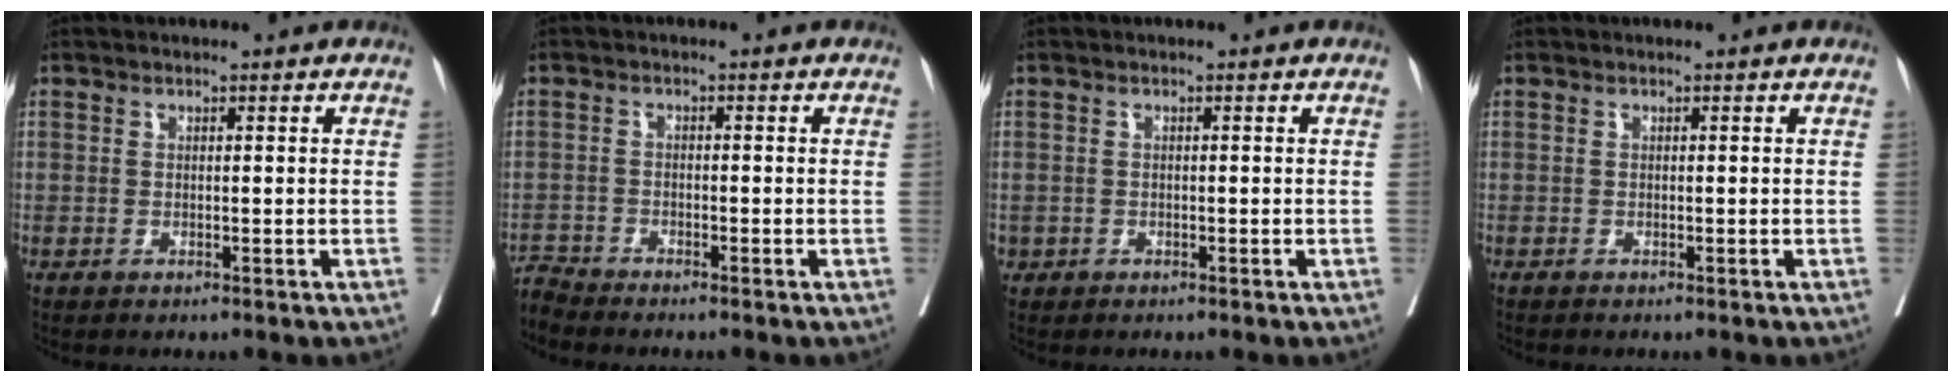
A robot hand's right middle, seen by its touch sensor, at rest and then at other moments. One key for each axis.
{"total": 2.8, "fx": -2.7, "fy": -0.7, "fz": -0.6, "tx": 0.010, "ty": -0.017, "tz": -0.053}
{"total": 0.8, "fx": -0.3, "fy": 0.7, "fz": 0.2, "tx": -0.007, "ty": 0.003, "tz": -0.004}
{"total": 0.0}